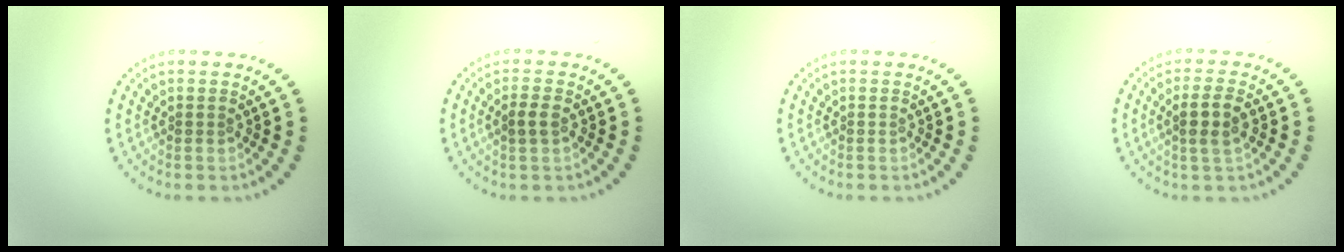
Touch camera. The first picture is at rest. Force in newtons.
{"total": 1.5, "press": 1.5, "slide": 0.3}
{"total": 0.0}
{"total": 2.4, "press": 2.3, "slide": 0.8}